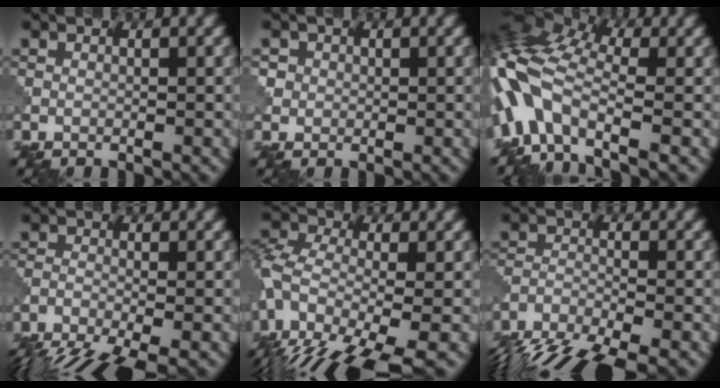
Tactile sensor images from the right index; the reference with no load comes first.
{"total": 2.7, "force": [1.1, 2.3, 0.7], "torque": [-0.005, 0.008, 0.009]}
{"total": 10.7, "force": [-2.1, 6.0, 8.6], "torque": [-0.195, 0.014, -0.053]}
{"total": 9.4, "force": [-7.3, 3.1, 5.1], "torque": [-0.104, -0.034, -0.112]}
{"total": 12.9, "force": [-6.8, 6.2, 9.1], "torque": [-0.215, -0.006, -0.113]}
{"total": 10.1, "force": [-8.3, 2.8, 5.2], "torque": [-0.111, -0.031, -0.142]}